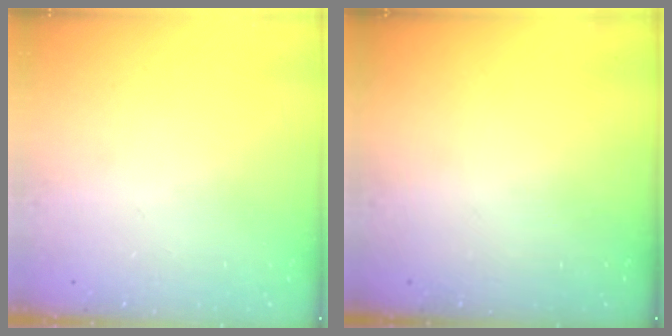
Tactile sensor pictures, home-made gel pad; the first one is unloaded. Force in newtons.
{"total": 0.0}